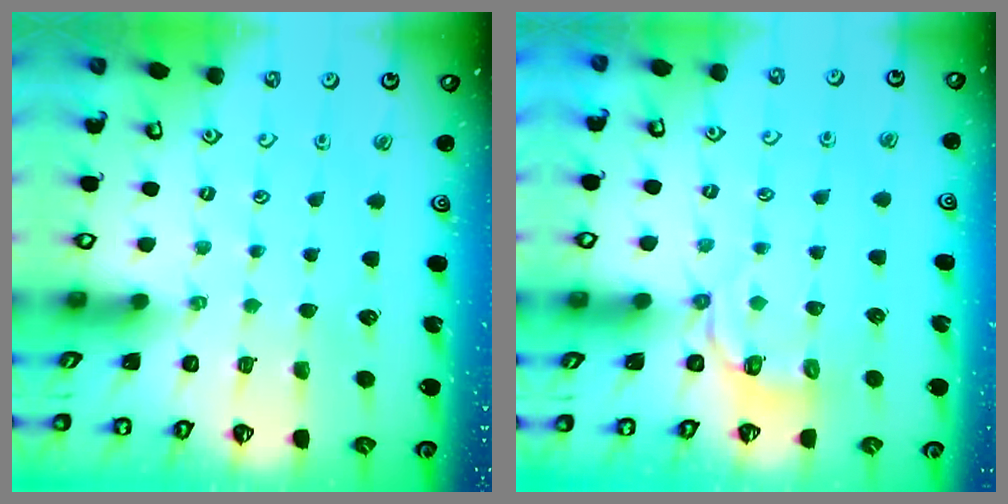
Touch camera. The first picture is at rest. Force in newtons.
{"total": 3.6, "press": 3.0, "slide": 2.1}